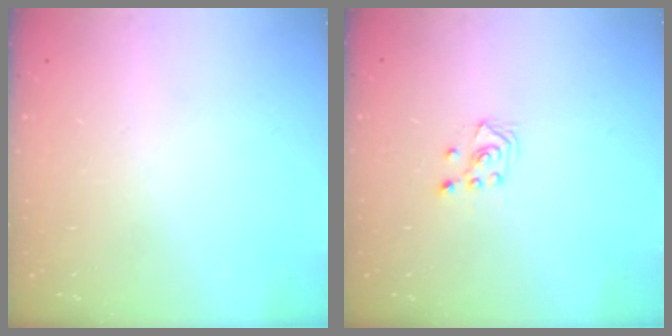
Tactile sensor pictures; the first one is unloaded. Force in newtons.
{"total": 3.7, "press": 3.6, "slide": 0.8}